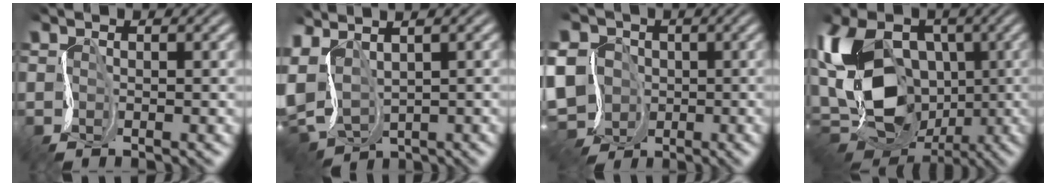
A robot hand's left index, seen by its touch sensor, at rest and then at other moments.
{"total": 6.0, "force": [0.5, 3.8, 4.7], "torque": [-0.122, 0.012, 0.044]}
{"total": 10.5, "force": [-2.8, 9.2, 4.1], "torque": [-0.095, -0.020, -0.078]}
{"total": 16.1, "force": [-1.3, 11.8, 10.9], "torque": [-0.217, -0.006, -0.021]}